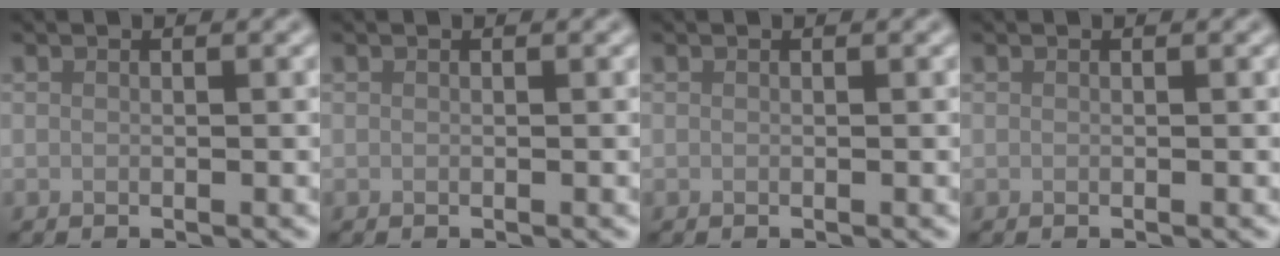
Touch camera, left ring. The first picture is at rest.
{"total": 0.0}
{"total": 0.0}
{"total": 0.0}